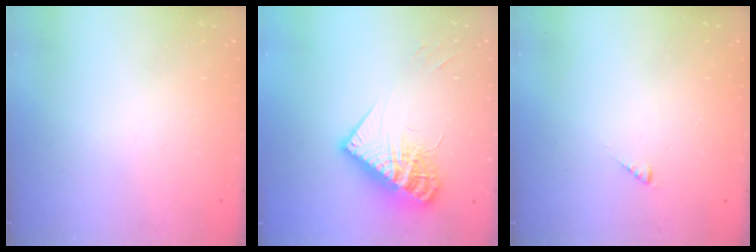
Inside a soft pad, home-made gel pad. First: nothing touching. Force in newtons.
{"total": 15.6, "press": 15.4, "slide": 1.9}
{"total": 2.0, "press": 2.0, "slide": 0.3}